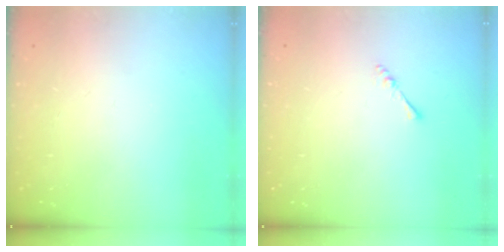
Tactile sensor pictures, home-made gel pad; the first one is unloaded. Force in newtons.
{"total": 2.4, "press": 2.3, "slide": 0.5}